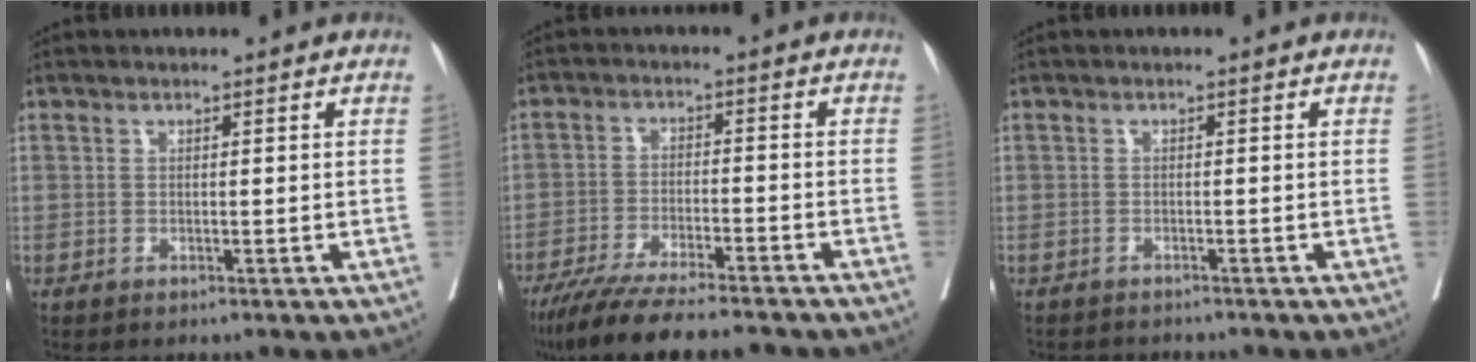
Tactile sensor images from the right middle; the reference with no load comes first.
{"total": 15.2, "force": [-13.0, 1.5, 7.6], "torque": [-0.127, -0.030, -0.203]}
{"total": 3.8, "force": [-3.6, 0.7, 0.8], "torque": [-0.009, -0.008, -0.053]}